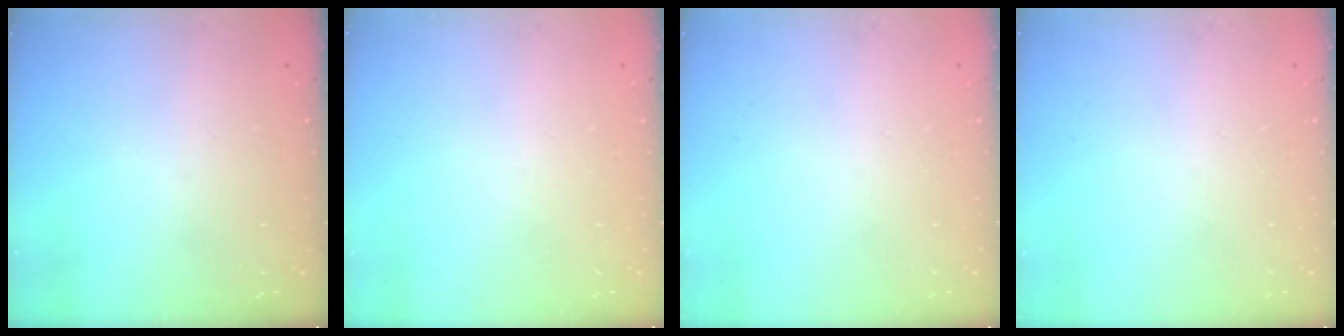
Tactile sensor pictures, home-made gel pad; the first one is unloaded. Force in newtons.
{"total": 0.0}
{"total": 0.0}
{"total": 0.0}